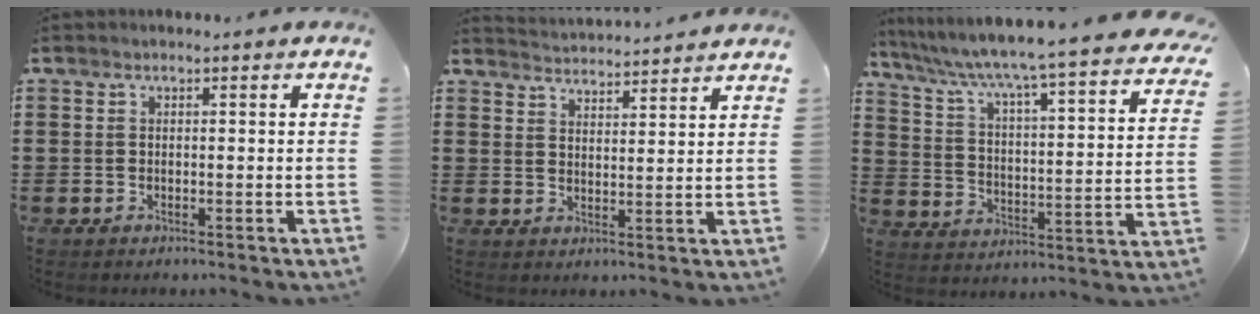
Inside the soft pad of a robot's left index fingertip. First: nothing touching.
{"total": 3.4, "force": [3.3, -0.6, -0.4], "torque": [-0.003, -0.019, 0.058]}
{"total": 4.4, "force": [3.7, -0.8, 2.3], "torque": [-0.065, -0.051, 0.048]}